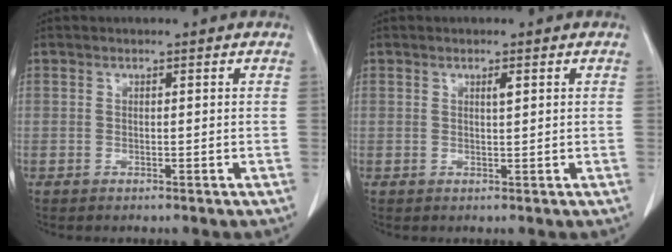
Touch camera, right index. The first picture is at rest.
{"total": 0.9, "force": [0.4, 0.1, 0.8], "torque": [-0.019, -0.001, 0.007]}